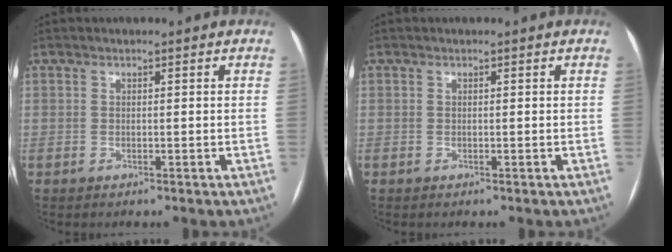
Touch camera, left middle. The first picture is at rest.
{"total": 0.0}